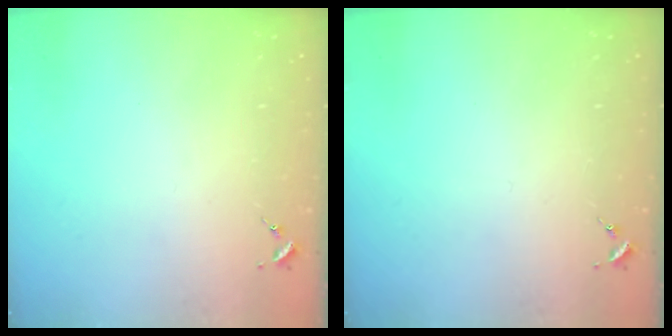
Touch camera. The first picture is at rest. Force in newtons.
{"total": 0.0}